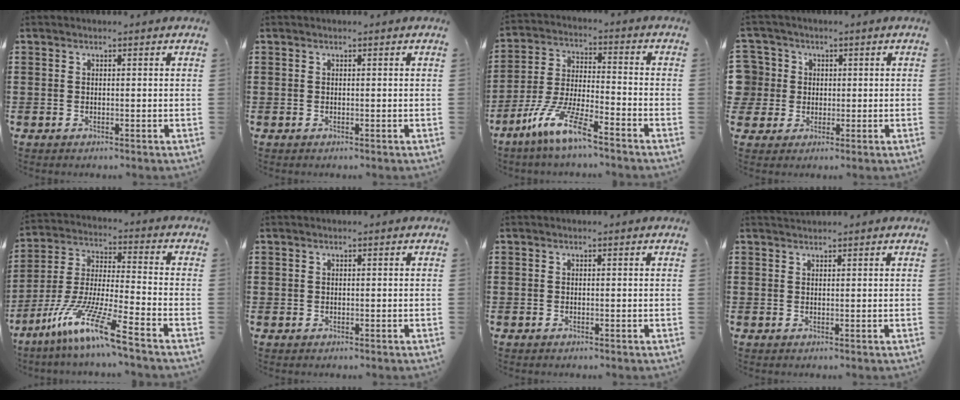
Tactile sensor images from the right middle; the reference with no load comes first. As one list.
[{"total": 0.0}, {"total": 9.7, "force": [-7.3, 0.4, 6.3], "torque": [-0.143, -0.009, -0.146]}, {"total": 4.9, "force": [0.1, 4.8, 0.7], "torque": [-0.051, 0.007, -0.003]}, {"total": 12.1, "force": [-9.2, -0.4, 7.9], "torque": [-0.171, -0.008, -0.185]}, {"total": 0.0}, {"total": 0.0}, {"total": 1.0, "force": [1.0, 0.1, 0.0], "torque": [-0.002, -0.002, 0.020]}]